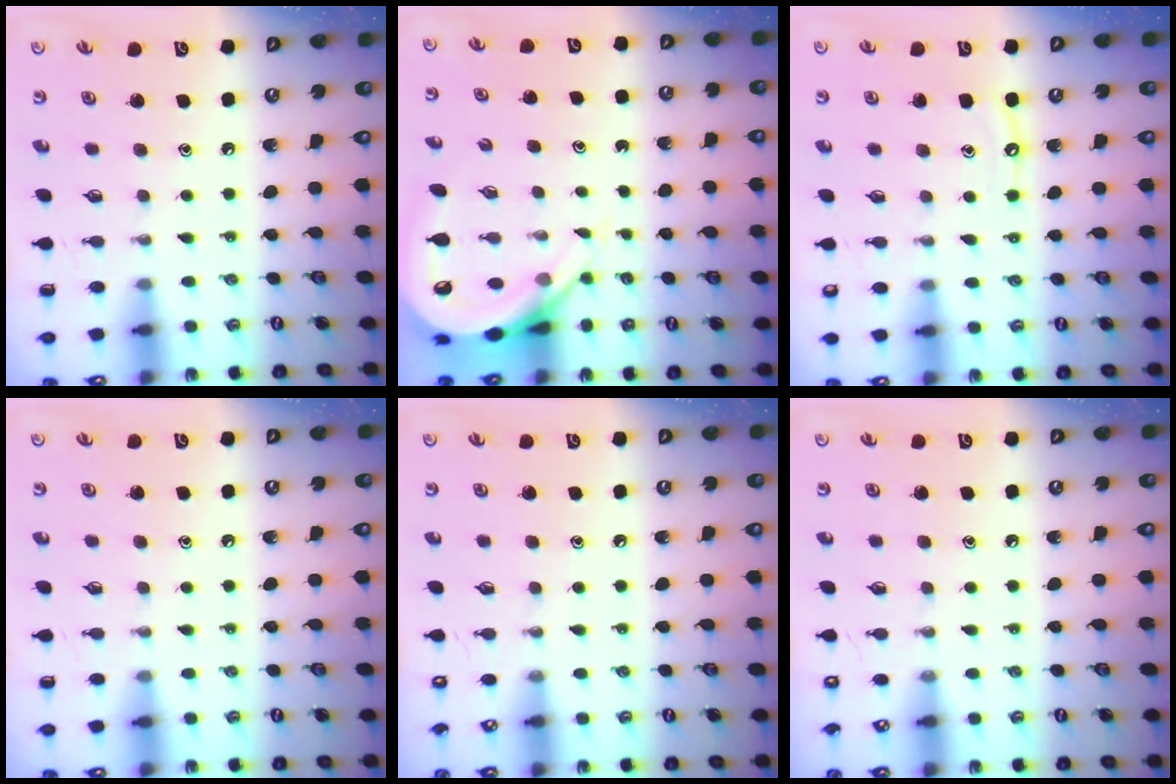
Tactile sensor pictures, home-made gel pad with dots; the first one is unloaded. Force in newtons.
{"total": 6.3, "press": 6.3, "slide": 0.6}
{"total": 5.2, "press": 5.2, "slide": 0.5}
{"total": 0.0}
{"total": 0.0}
{"total": 0.0}